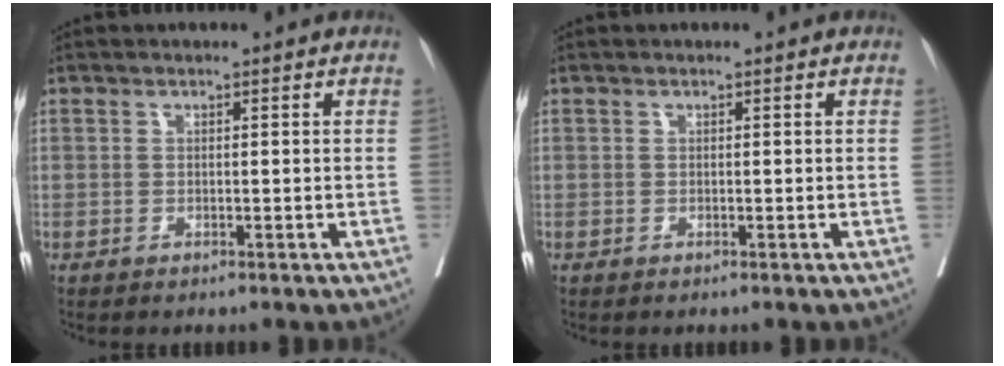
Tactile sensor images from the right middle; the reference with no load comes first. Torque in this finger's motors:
{"motor_torque": [0.00, -0.01, 0.00, 0.00]}